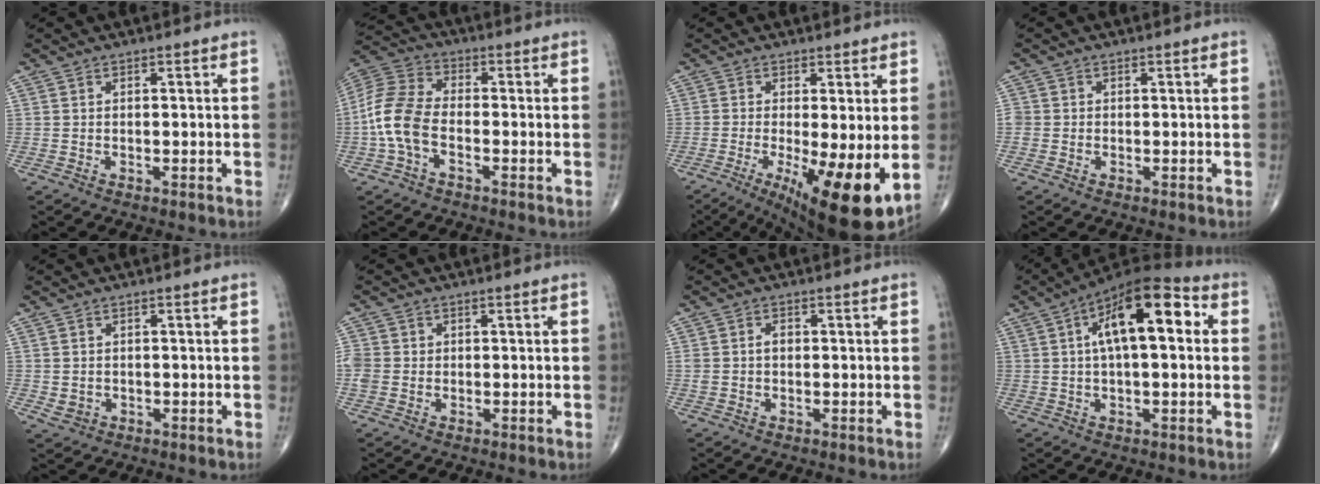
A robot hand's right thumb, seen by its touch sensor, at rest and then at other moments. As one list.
[{"total": 10.0, "force": [-2.6, 5.6, 7.9], "torque": [-0.174, 0.027, -0.063]}, {"total": 13.9, "force": [-3.1, 3.4, 13.1], "torque": [-0.190, -0.025, -0.036]}, {"total": 1.5, "force": [-0.2, 1.4, 0.4], "torque": [-0.001, 0.004, -0.004]}, {"total": 2.2, "force": [-0.2, 2.0, 0.9], "torque": [-0.011, -0.001, 0.006]}, {"total": 3.4, "force": [0.1, 3.1, 1.5], "torque": [-0.029, 0.009, 0.005]}, {"total": 2.1, "force": [0.2, 1.5, 1.5], "torque": [-0.029, 0.008, 0.006]}, {"total": 16.0, "force": [3.7, 6.6, 14.1], "torque": [-0.211, 0.031, 0.049]}]